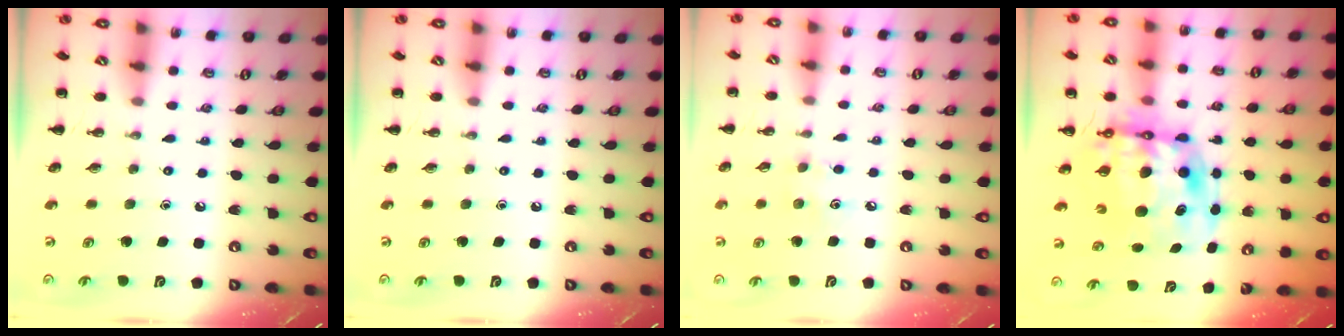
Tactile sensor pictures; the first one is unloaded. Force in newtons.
{"total": 0.0}
{"total": 4.7, "press": 4.6, "slide": 1.1}
{"total": 14.0, "press": 13.5, "slide": 3.8}